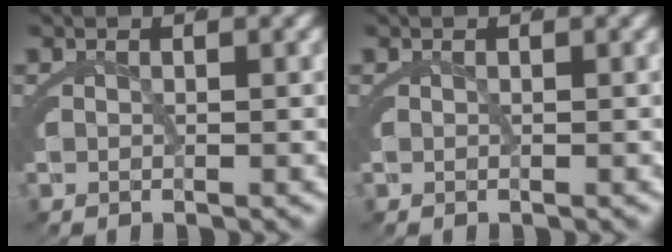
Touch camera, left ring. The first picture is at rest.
{"total": 0.0}